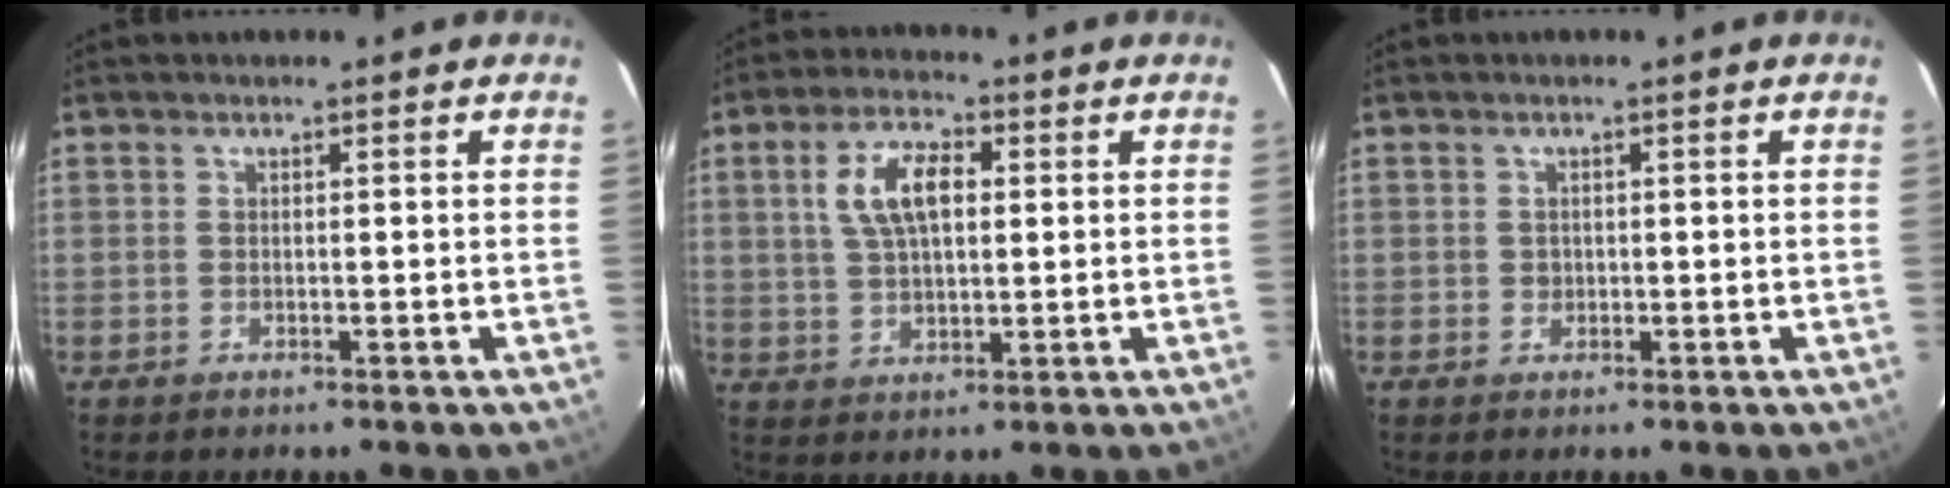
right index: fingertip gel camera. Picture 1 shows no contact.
{"total": 9.1, "force": [2.2, 4.6, 7.6], "torque": [-0.146, 0.017, 0.043]}
{"total": 1.1, "force": [0.0, 1.1, 0.2], "torque": [0.003, 0.002, 0.002]}